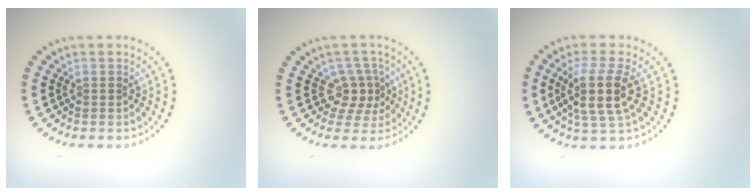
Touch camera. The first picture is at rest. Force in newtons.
{"total": 2.8, "press": 2.1, "slide": 1.8}
{"total": 4.2, "press": 3.5, "slide": 2.2}